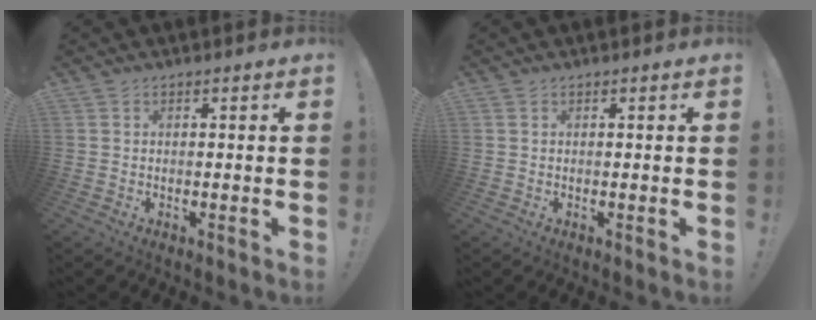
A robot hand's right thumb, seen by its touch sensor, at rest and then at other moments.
{"total": 0.0}